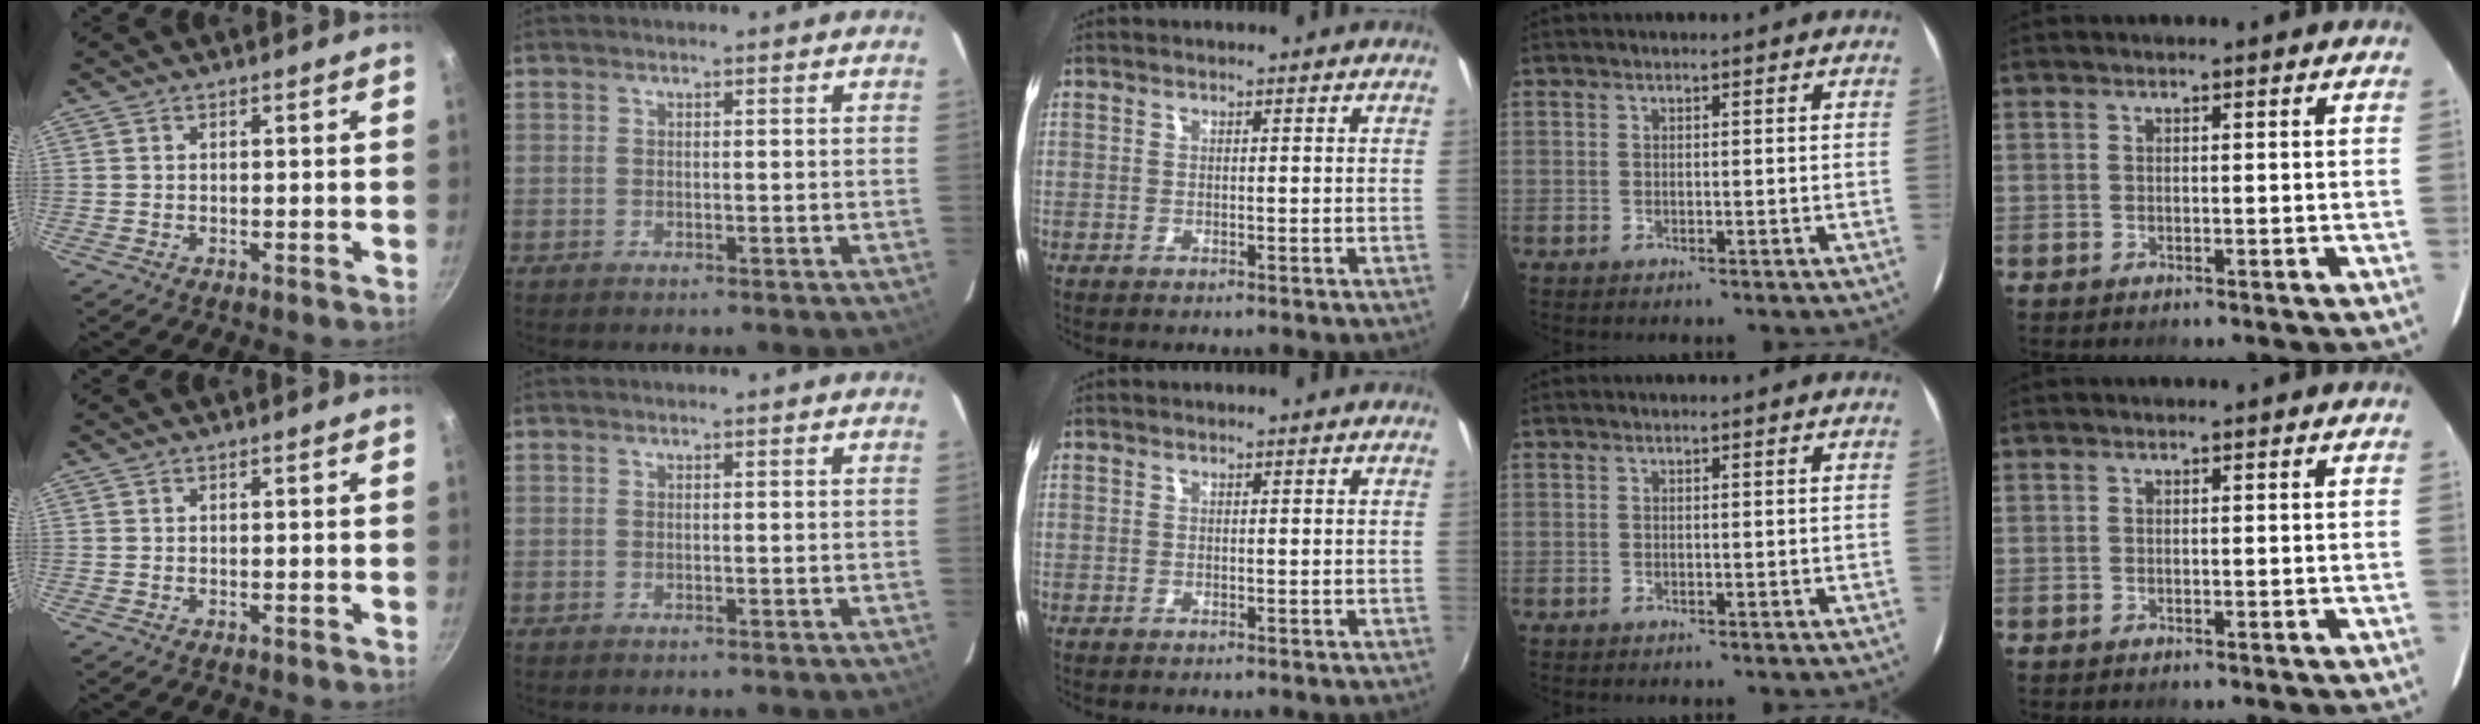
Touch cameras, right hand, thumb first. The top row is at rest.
{}